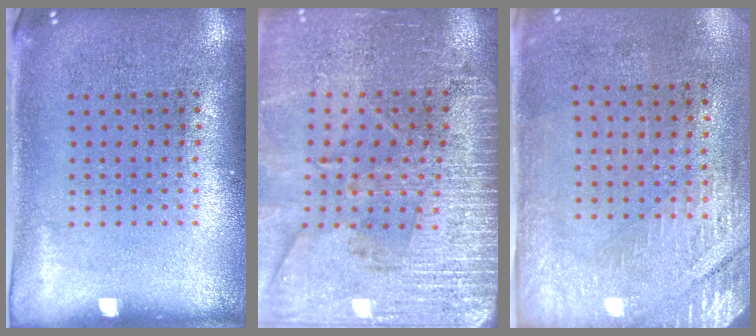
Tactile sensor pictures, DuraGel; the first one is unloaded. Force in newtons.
{"total": 3.0, "press": 3.0, "slide": 0.2}
{"total": 2.8, "press": 2.4, "slide": 1.4}